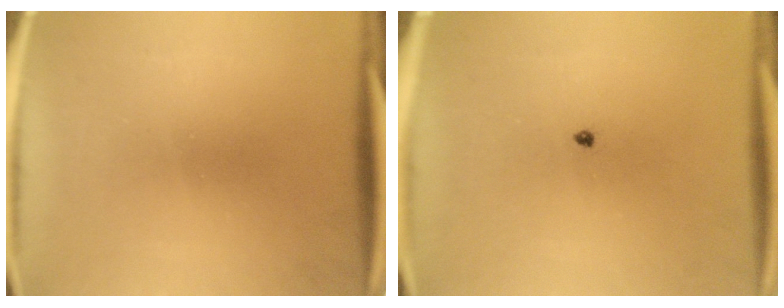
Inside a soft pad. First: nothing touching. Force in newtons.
{"total": 0.6}